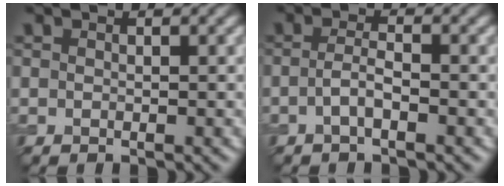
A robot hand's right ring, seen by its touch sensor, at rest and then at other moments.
{"total": 1.7, "force": [-0.7, 0.4, 1.6], "torque": [-0.032, 0.003, -0.017]}